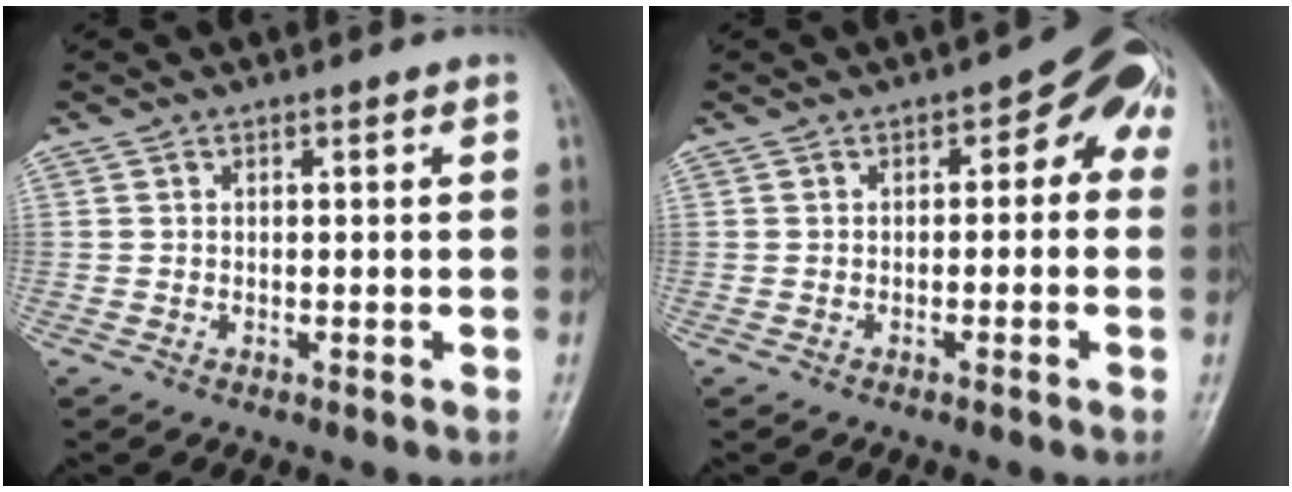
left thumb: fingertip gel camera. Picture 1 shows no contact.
{"total": 6.5, "force": [0.2, 4.0, 5.0], "torque": [-0.023, 0.031, -0.009]}